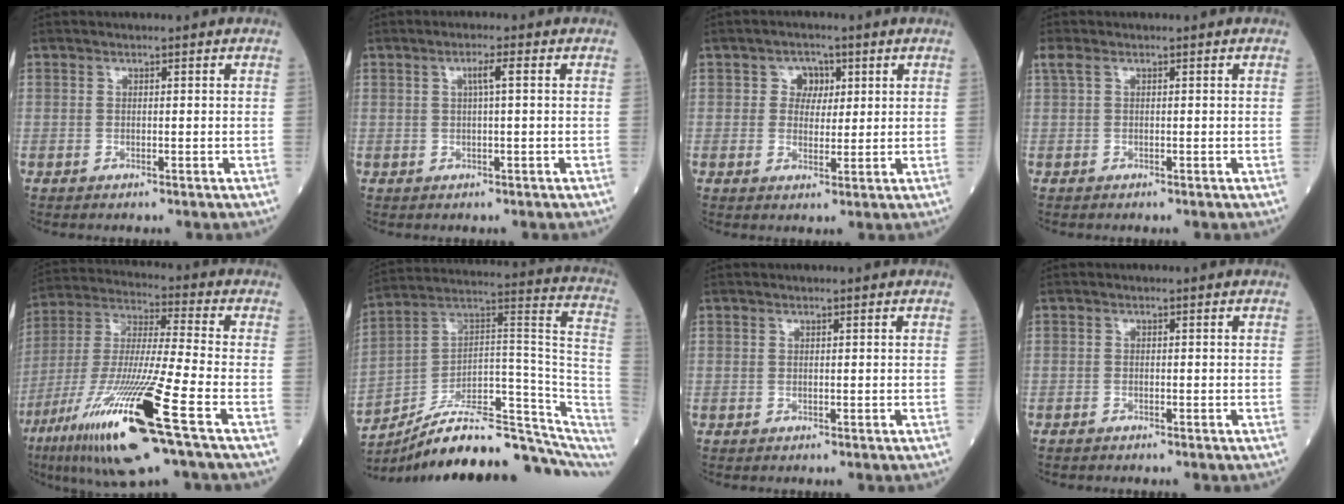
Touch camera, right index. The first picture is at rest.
{"total": 2.2, "force": [0.5, -0.1, 2.1], "torque": [-0.038, 0.003, 0.008]}
{"total": 3.5, "force": [1.1, 2.9, 1.6], "torque": [-0.016, 0.005, 0.015]}
{"total": 1.3, "force": [0.4, 0.7, 0.9], "torque": [-0.030, 0.016, 0.010]}
{"total": 21.1, "force": [-10.1, 0.5, 18.5], "torque": [-0.378, -0.051, -0.188]}
{"total": 23.3, "force": [-18.0, 5.4, 13.7], "torque": [-0.142, 0.062, -0.266]}
{"total": 0.0}
{"total": 0.7, "force": [-0.6, 0.2, 0.0], "torque": [-0.006, 0.000, -0.013]}